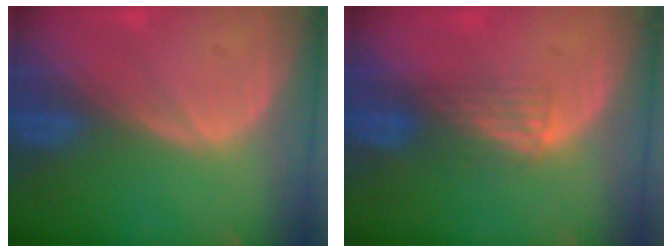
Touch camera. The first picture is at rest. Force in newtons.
{"total": 2.9, "press": 2.6, "slide": 1.2}